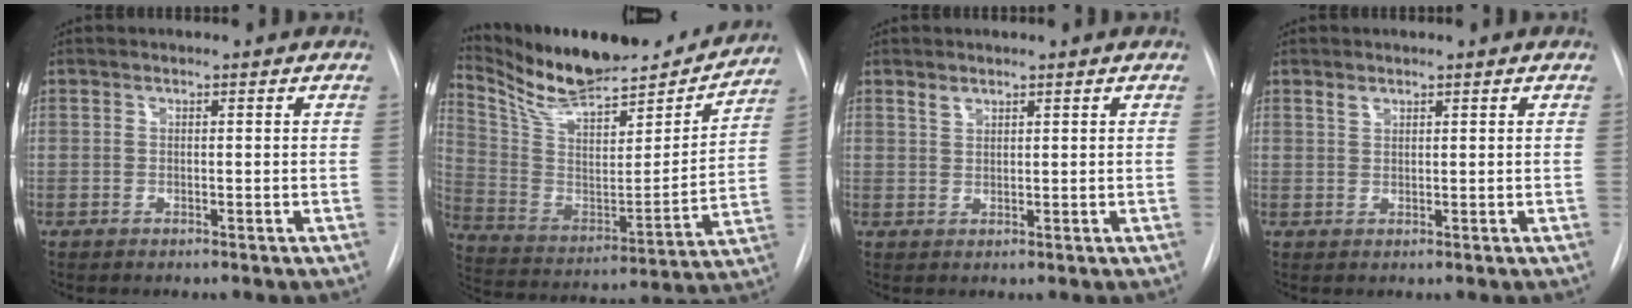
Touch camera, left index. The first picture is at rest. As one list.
[{"total": 25.3, "force": [22.6, 5.5, 10.1], "torque": [-0.173, -0.028, 0.347]}, {"total": 1.3, "force": [1.1, 0.5, 0.4], "torque": [-0.009, 0.002, 0.024]}, {"total": 1.1, "force": [0.9, 0.5, 0.4], "torque": [-0.009, 0.003, 0.018]}]